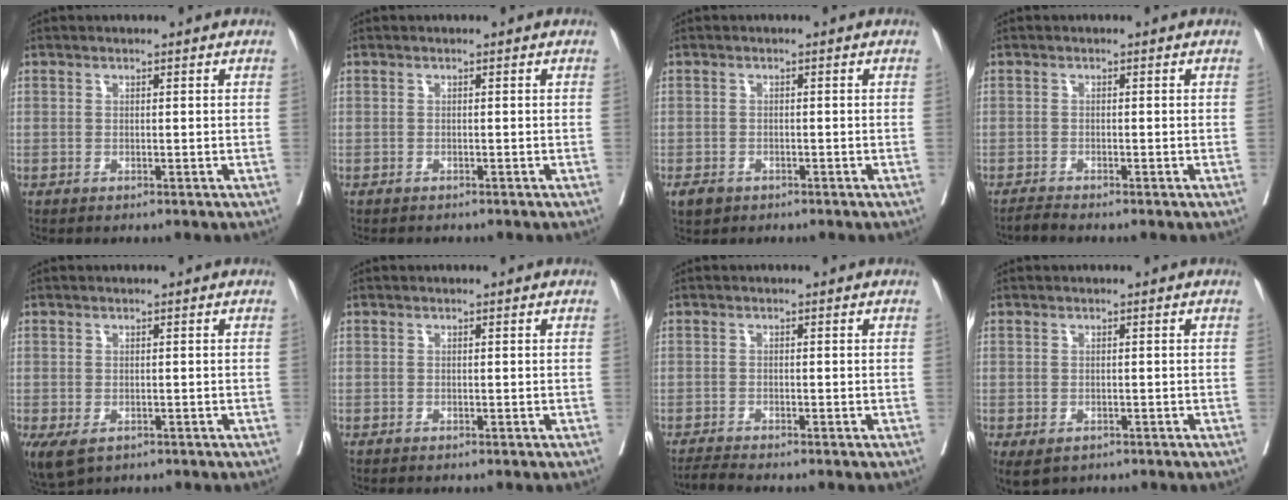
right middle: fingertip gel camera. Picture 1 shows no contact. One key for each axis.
{"total": 1.6, "fx": -1.4, "fy": 0.5, "fz": 0.5, "tx": -0.015, "ty": -0.004, "tz": -0.017}
{"total": 2.3, "fx": -1.5, "fy": 1.5, "fz": 0.8, "tx": -0.020, "ty": 0.000, "tz": -0.020}
{"total": 1.1, "fx": -1.1, "fy": -0.4, "fz": 0.1, "tx": -0.009, "ty": -0.005, "tz": -0.022}
{"total": 4.9, "fx": -2.4, "fy": 3.0, "fz": 3.0, "tx": -0.063, "ty": -0.013, "tz": -0.035}
{"total": 0.0}
{"total": 1.8, "fx": -1.6, "fy": -0.7, "fz": 0.2, "tx": -0.011, "ty": -0.010, "tz": -0.033}
{"total": 3.4, "fx": -1.9, "fy": 2.2, "fz": 1.7, "tx": -0.029, "ty": -0.007, "tz": -0.023}